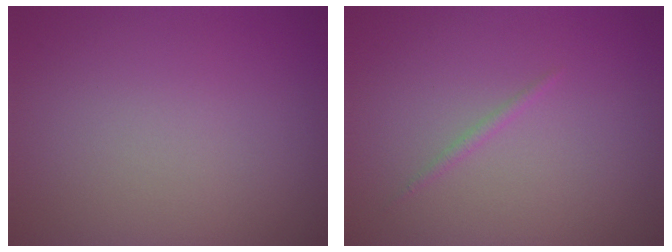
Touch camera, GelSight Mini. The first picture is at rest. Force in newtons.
{"total": 0.6, "press": 0.6, "slide": 0.0}